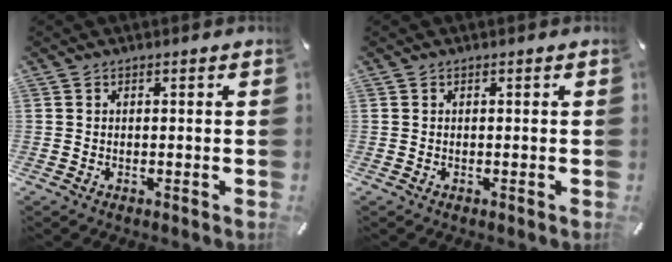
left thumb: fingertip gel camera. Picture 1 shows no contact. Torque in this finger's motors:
{"motor_torque": [-0.02, 0.00, -0.01, 0.01, 0.00]}